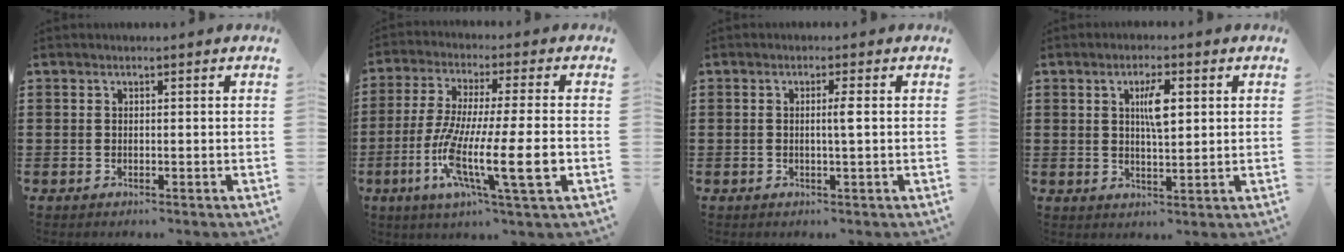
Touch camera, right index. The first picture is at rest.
{"total": 14.8, "force": [-4.7, 2.2, 13.8], "torque": [-0.286, -0.017, -0.091]}
{"total": 1.8, "force": [0.1, -0.2, 1.8], "torque": [-0.034, -0.003, -0.002]}
{"total": 5.0, "force": [1.3, 1.5, 4.6], "torque": [-0.079, 0.001, 0.016]}